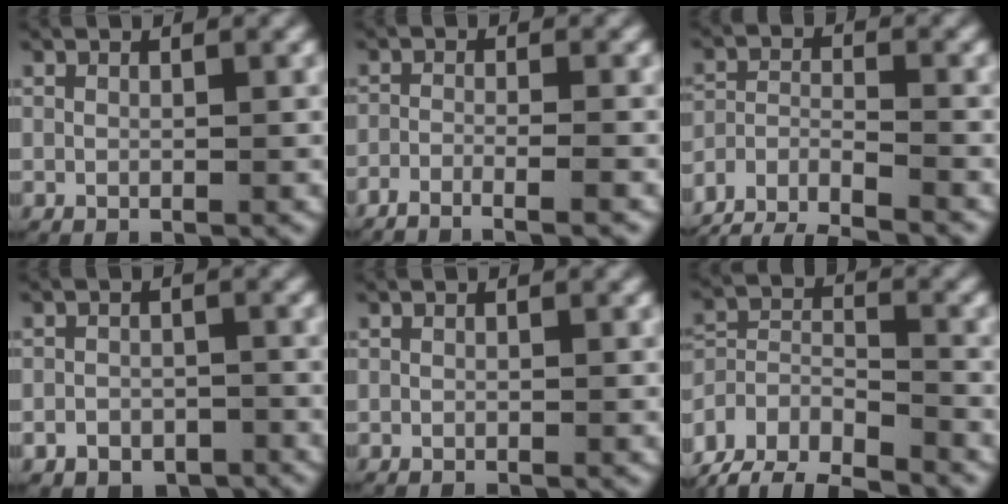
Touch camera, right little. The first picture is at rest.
{"total": 4.7, "force": [-4.0, 0.8, 2.3], "torque": [-0.041, -0.009, -0.063]}
{"total": 10.8, "force": [-9.1, 5.1, 2.4], "torque": [-0.052, -0.031, -0.149]}
{"total": 3.6, "force": [-2.6, 2.5, 0.8], "torque": [0.000, -0.008, -0.043]}
{"total": 0.0}
{"total": 11.6, "force": [-6.8, 8.9, 3.1], "torque": [-0.090, -0.045, -0.119]}